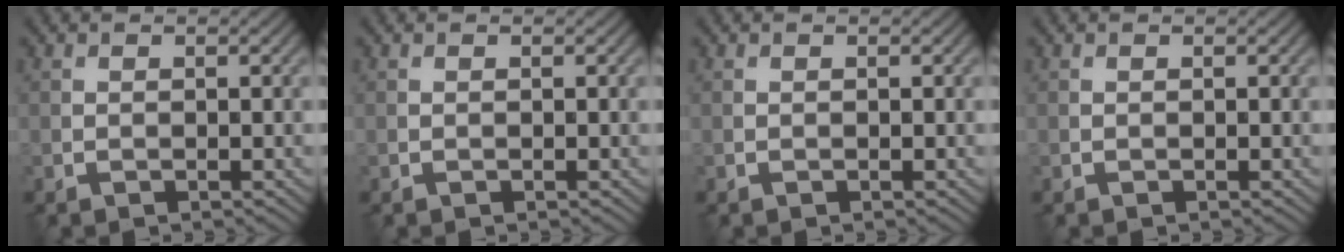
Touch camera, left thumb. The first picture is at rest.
{"total": 0.0}
{"total": 0.0}
{"total": 0.0}